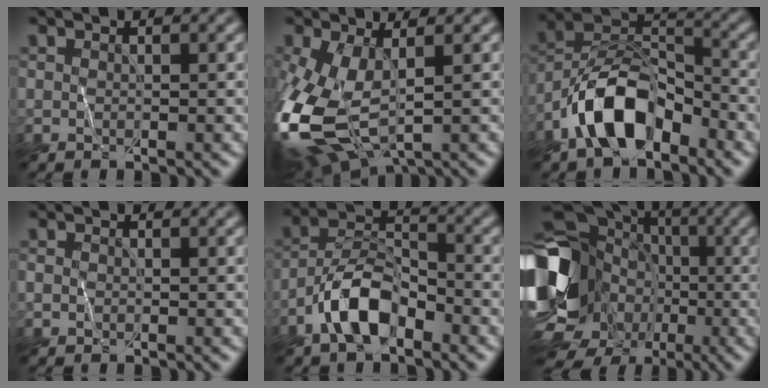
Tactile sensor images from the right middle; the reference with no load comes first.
{"total": 11.9, "force": [-2.3, 6.2, 9.8], "torque": [-0.255, -0.031, -0.032]}
{"total": 8.0, "force": [-4.6, 4.1, 5.2], "torque": [-0.087, 0.013, -0.092]}
{"total": 1.1, "force": [-0.1, 0.9, 0.6], "torque": [-0.013, -0.002, -0.004]}
{"total": 5.9, "force": [-3.4, 2.7, 4.0], "torque": [-0.069, 0.011, -0.069]}
{"total": 19.7, "force": [-4.0, 16.5, 10.0], "torque": [-0.200, -0.014, -0.088]}